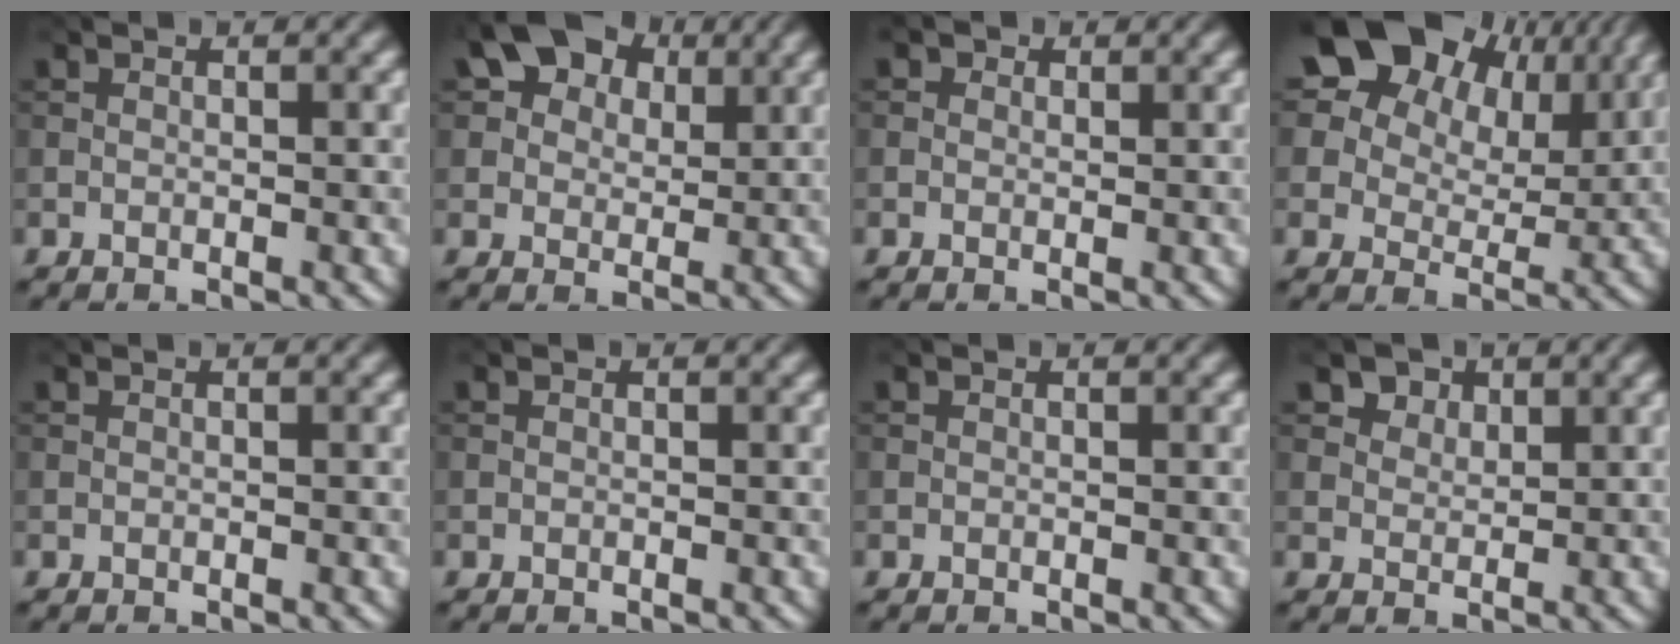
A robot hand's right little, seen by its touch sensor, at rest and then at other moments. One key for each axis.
{"total": 10.5, "fx": 5.3, "fy": 7.1, "fz": 5.6, "tx": -0.102, "ty": 0.032, "tz": 0.071}
{"total": 1.4, "fx": 0.6, "fy": 1.1, "fz": 0.5, "tx": -0.005, "ty": -0.002, "tz": -0.003}
{"total": 21.0, "fx": 11.7, "fy": 14.2, "fz": 10.3, "tx": -0.241, "ty": 0.050, "tz": 0.226}
{"total": 0.0}
{"total": 0.0}
{"total": 0.0}
{"total": 4.3, "fx": 2.9, "fy": 2.7, "fz": 1.8, "tx": -0.050, "ty": -0.009, "tz": 0.057}